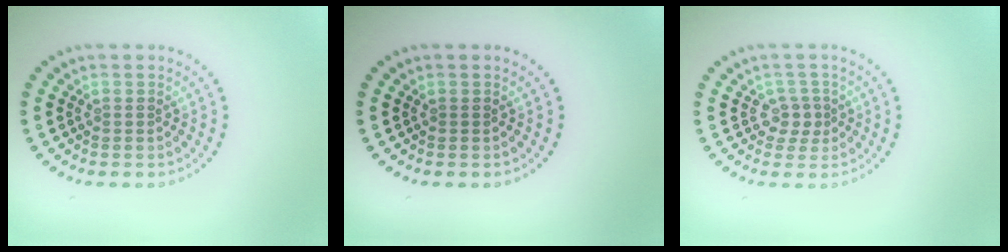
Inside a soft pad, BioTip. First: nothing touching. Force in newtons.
{"total": 0.0}
{"total": 1.6, "press": 1.3, "slide": 1.0}